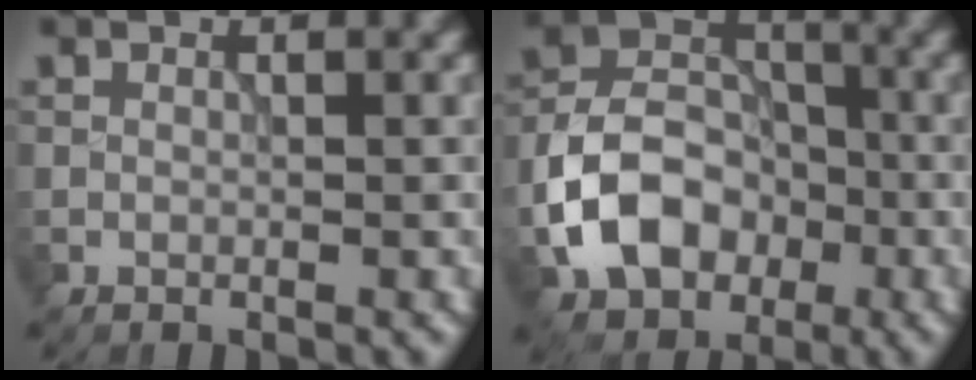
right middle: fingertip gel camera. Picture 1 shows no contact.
{"total": 8.4, "force": [-3.0, 6.2, 4.8], "torque": [-0.087, 0.005, -0.067]}